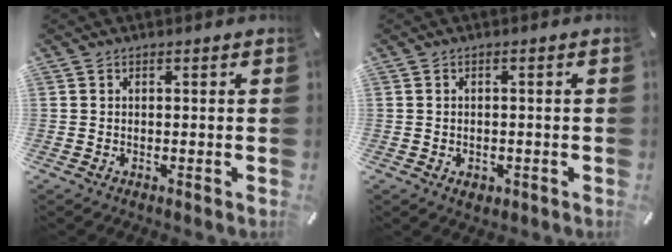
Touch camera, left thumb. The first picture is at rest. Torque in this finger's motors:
{"motor_torque": [0.02, 0.04, -0.01, -0.01, 0.01]}